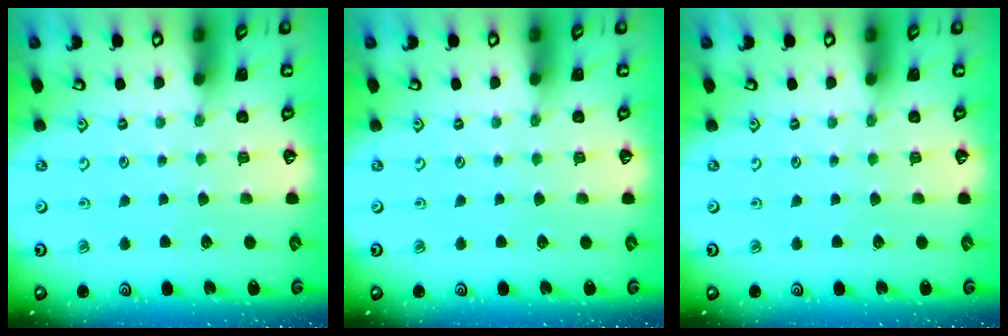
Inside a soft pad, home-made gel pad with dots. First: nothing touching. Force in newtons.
{"total": 0.0}
{"total": 0.0}